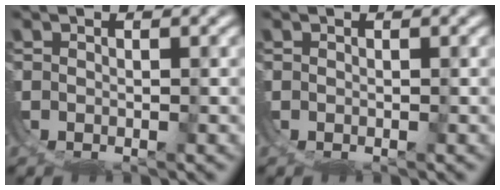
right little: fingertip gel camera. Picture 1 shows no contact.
{"total": 0.0}